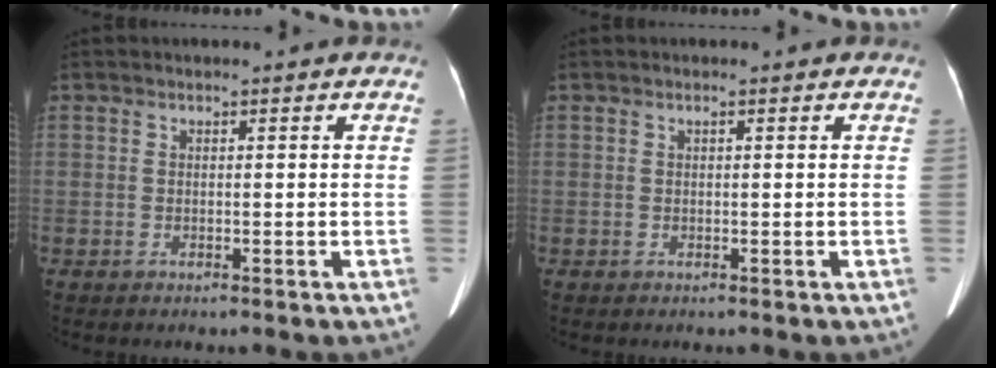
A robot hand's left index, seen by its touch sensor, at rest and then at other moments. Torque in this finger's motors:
{"motor_torque": [0.07, 0.00, 0.01, 0.00]}